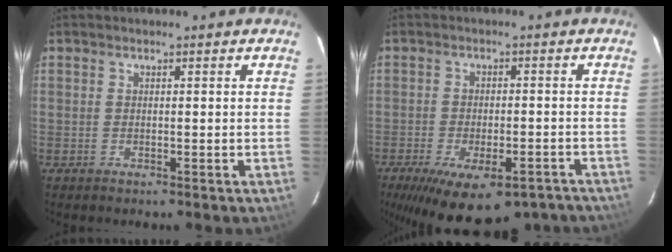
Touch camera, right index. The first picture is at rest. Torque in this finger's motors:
{"motor_torque": [1.83, -0.30, 1.05, 0.21]}